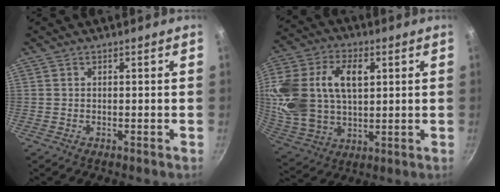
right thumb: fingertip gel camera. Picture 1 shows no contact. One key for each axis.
{"total": 22.2, "fx": 4.8, "fy": 14.6, "fz": 16.0, "tx": -0.338, "ty": 0.006, "tz": 0.094}